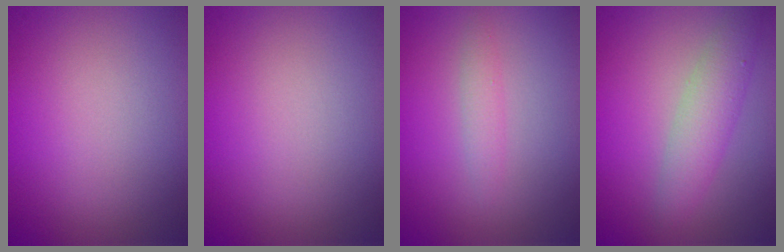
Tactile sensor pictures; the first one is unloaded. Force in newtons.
{"total": 0.0}
{"total": 1.2, "press": 1.2, "slide": 0.0}
{"total": 3.2, "press": 3.2, "slide": 0.1}